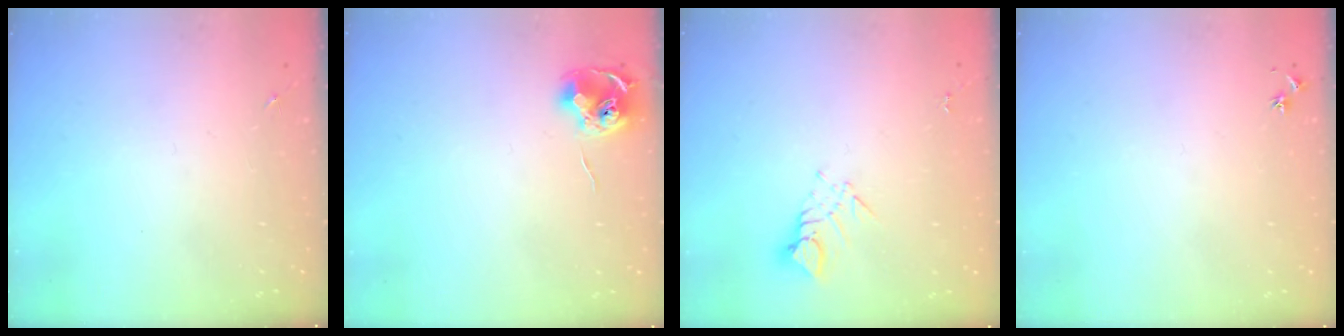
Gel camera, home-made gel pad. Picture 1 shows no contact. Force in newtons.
{"total": 8.4, "press": 8.4, "slide": 0.4}
{"total": 3.8, "press": 3.8, "slide": 0.2}
{"total": 2.9, "press": 2.8, "slide": 0.3}